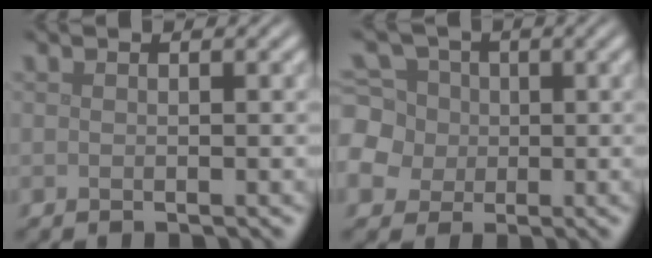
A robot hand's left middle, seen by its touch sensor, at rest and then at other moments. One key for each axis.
{"total": 9.0, "fx": -0.1, "fy": 8.3, "fz": 3.6, "tx": -0.092, "ty": 0.020, "tz": -0.036}